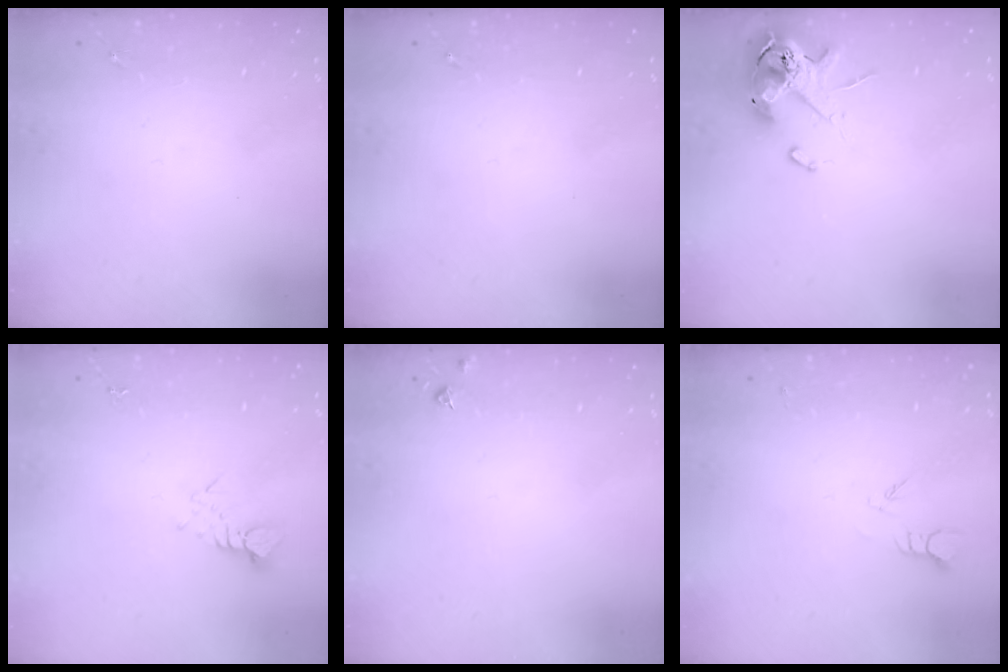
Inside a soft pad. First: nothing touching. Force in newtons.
{"total": 0.0}
{"total": 12.1, "press": 11.9, "slide": 1.9}
{"total": 3.1, "press": 3.1, "slide": 0.1}
{"total": 3.8, "press": 3.8, "slide": 0.5}
{"total": 2.7, "press": 2.7, "slide": 0.3}